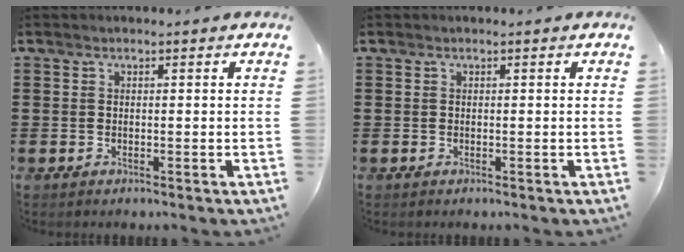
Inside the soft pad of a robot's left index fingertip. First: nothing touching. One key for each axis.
{"total": 0.0}